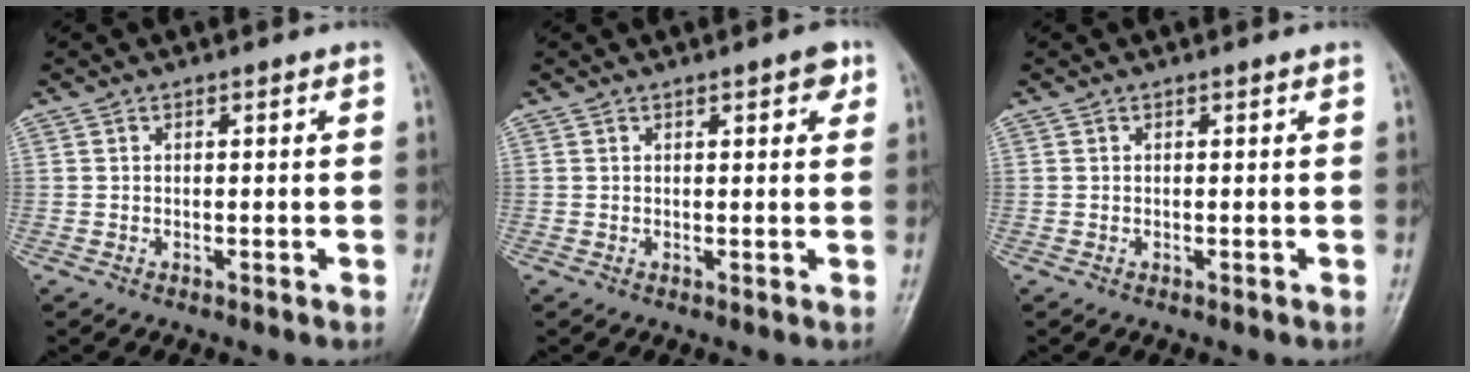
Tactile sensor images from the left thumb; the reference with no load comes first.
{"total": 2.7, "force": [1.4, 1.0, 2.1], "torque": [-0.018, -0.002, 0.014]}
{"total": 0.0}